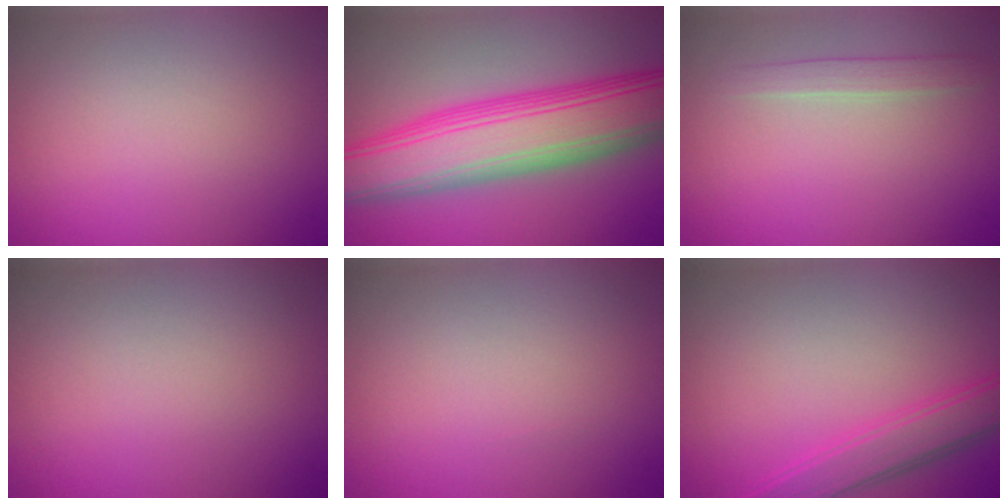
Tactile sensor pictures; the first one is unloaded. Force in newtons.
{"total": 10.6, "press": 10.6, "slide": 0.1}
{"total": 1.5, "press": 1.5, "slide": 0.1}
{"total": 0.0}
{"total": 0.0}
{"total": 3.4, "press": 3.4, "slide": 0.2}